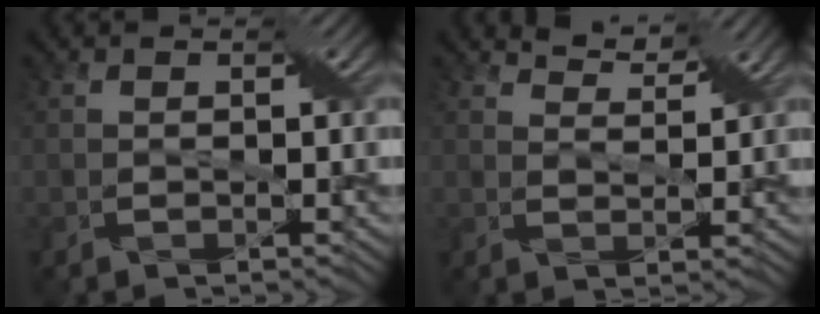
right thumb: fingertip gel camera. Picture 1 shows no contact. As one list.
[{"total": 3.3, "force": [2.9, 0.8, 1.3], "torque": [-0.027, -0.003, 0.054]}]